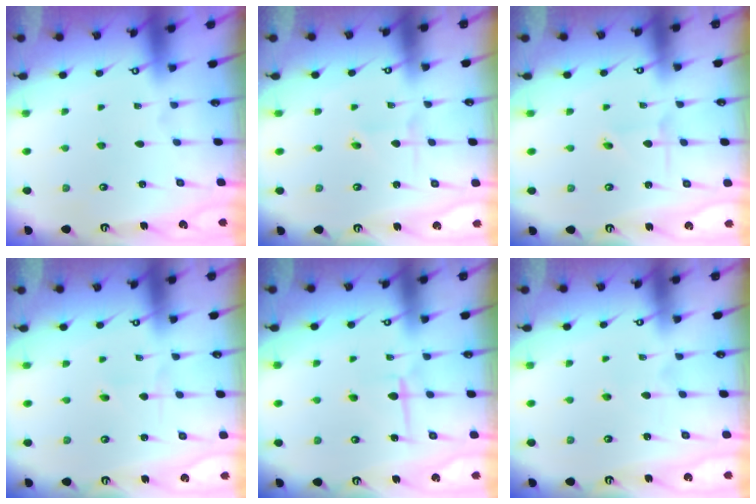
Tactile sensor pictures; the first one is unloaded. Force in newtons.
{"total": 1.5, "press": 1.5, "slide": 0.1}
{"total": 1.9, "press": 1.9, "slide": 0.2}
{"total": 1.6, "press": 1.6, "slide": 0.1}
{"total": 6.5, "press": 6.4, "slide": 1.3}
{"total": 5.4, "press": 5.4, "slide": 0.6}